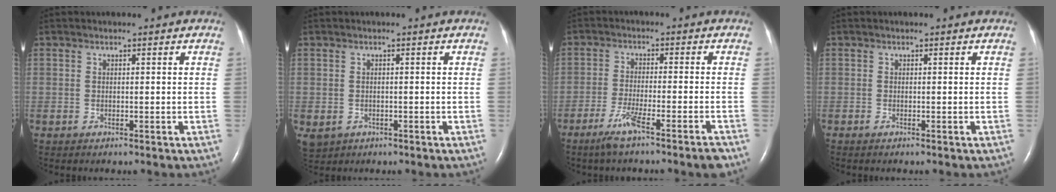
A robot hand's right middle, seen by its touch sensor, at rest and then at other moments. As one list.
[{"total": 3.7, "force": [-1.4, 3.1, 1.4], "torque": [-0.033, -0.002, -0.010]}, {"total": 6.7, "force": [-4.5, -0.5, 5.0], "torque": [-0.088, -0.015, -0.082]}, {"total": 0.0}]